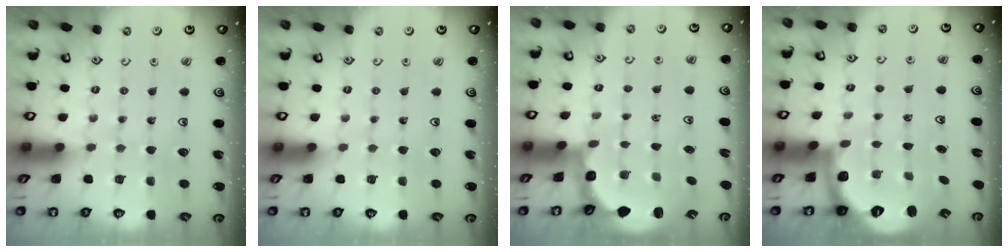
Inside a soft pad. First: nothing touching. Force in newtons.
{"total": 0.0}
{"total": 2.7, "press": 2.1, "slide": 1.7}
{"total": 2.8, "press": 1.8, "slide": 2.1}